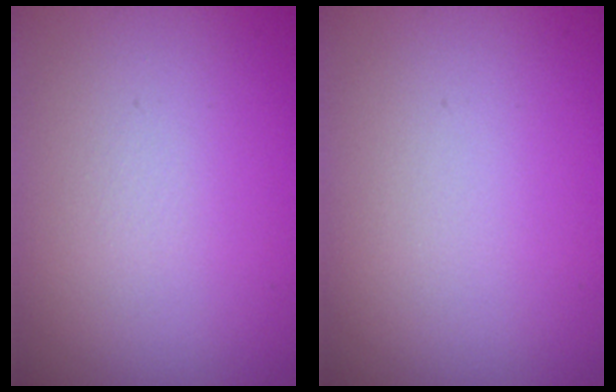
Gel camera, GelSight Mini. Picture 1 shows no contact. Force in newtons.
{"total": 0.0}